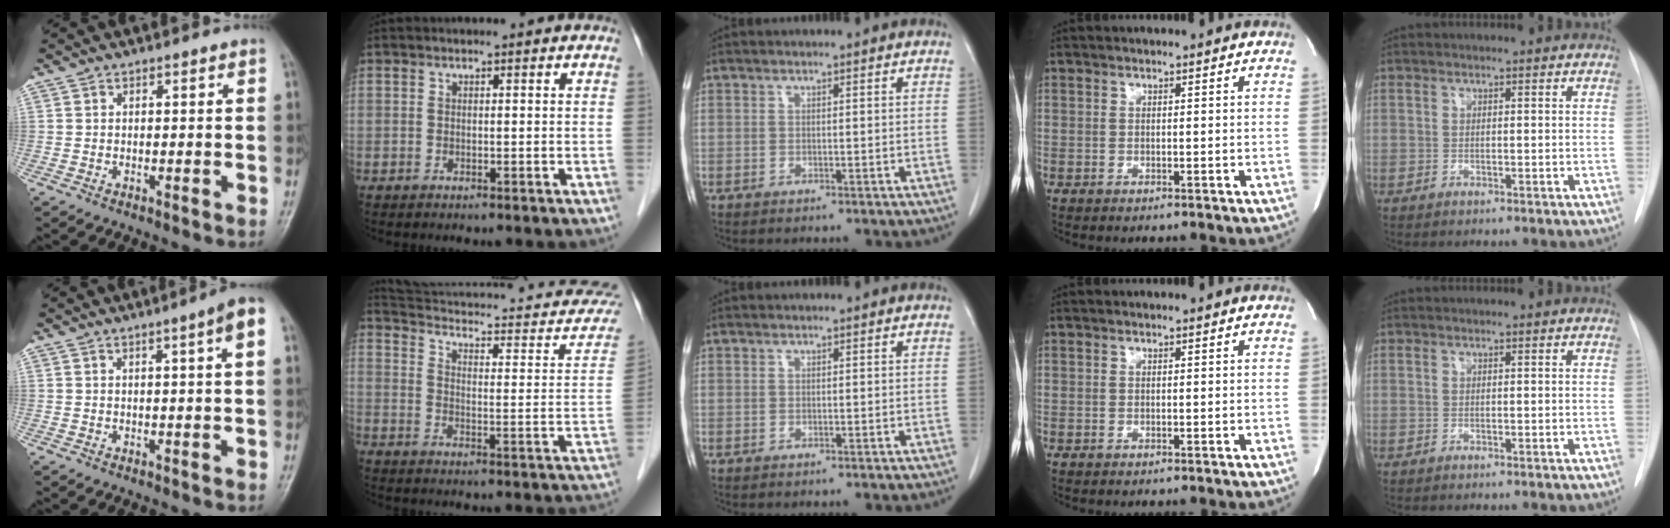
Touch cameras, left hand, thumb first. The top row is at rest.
{"thumb": {"total": 4.2, "force": [1.3, -0.1, 4.0], "torque": [-0.054, 0.002, 0.017]}, "index": {"total": 26.2, "force": [25.3, 1.5, 6.9], "torque": [-0.098, -0.108, 0.315]}}